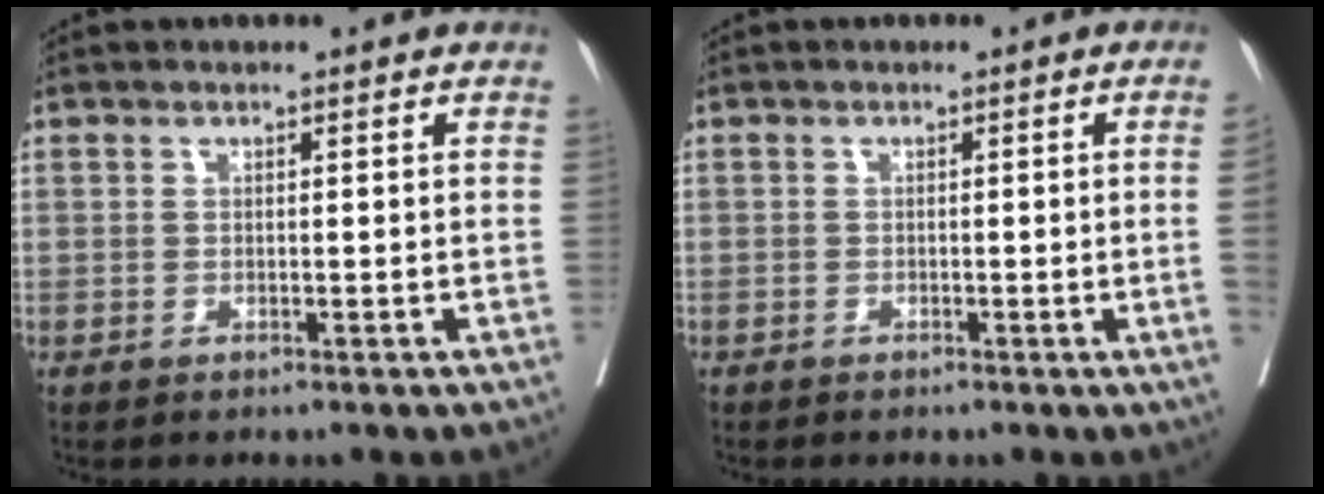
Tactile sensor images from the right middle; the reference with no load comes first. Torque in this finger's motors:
{"motor_torque": [0.37, -0.28, -0.65, -0.21]}